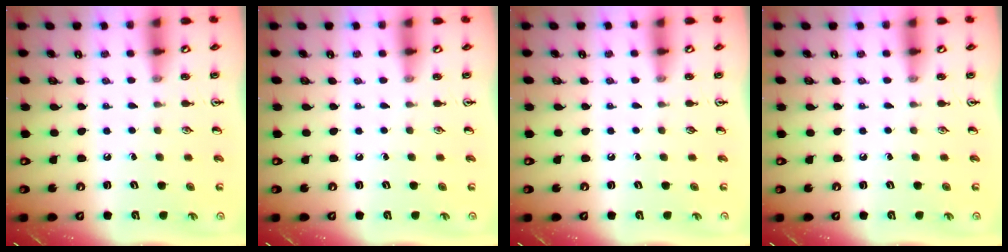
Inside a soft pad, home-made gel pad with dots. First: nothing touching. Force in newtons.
{"total": 0.0}
{"total": 0.0}
{"total": 0.0}